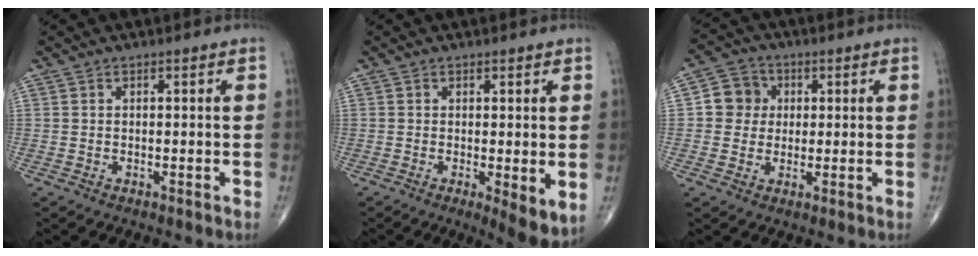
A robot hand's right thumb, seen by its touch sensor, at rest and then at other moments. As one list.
[{"total": 5.5, "force": [-0.7, 1.6, 5.2], "torque": [-0.078, -0.018, -0.011]}, {"total": 6.4, "force": [0.8, 6.1, 2.0], "torque": [-0.003, 0.008, 0.003]}]